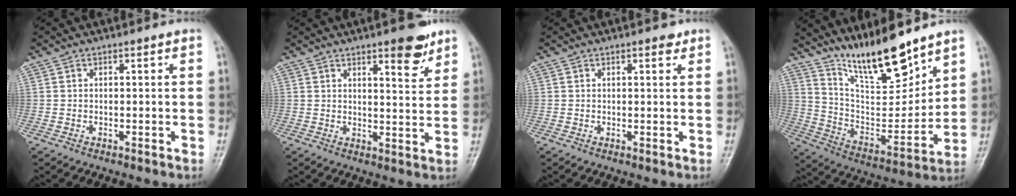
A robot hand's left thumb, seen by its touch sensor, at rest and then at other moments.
{"total": 6.9, "force": [4.6, 2.0, 4.8], "torque": [-0.050, -0.031, 0.061]}
{"total": 1.5, "force": [1.0, 0.7, 0.9], "torque": [-0.005, -0.004, 0.011]}
{"total": 16.0, "force": [12.8, 3.9, 8.7], "torque": [-0.111, -0.086, 0.240]}